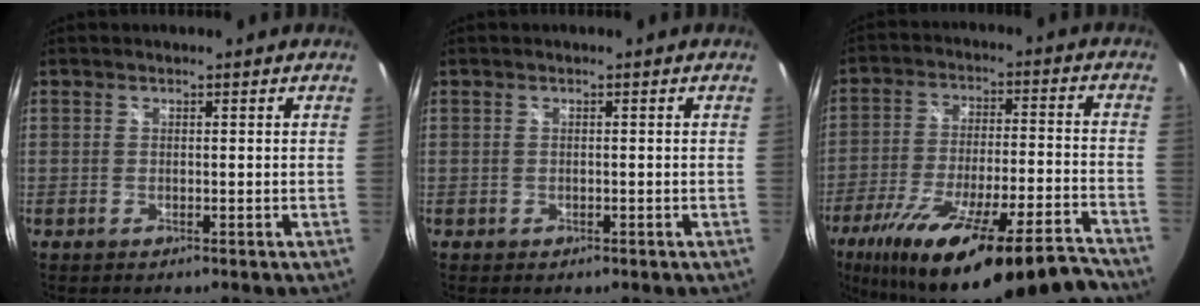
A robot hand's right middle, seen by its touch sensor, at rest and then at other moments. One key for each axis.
{"total": 0.7, "fx": -0.4, "fy": 0.5, "fz": 0.2, "tx": -0.003, "ty": -0.002, "tz": -0.006}
{"total": 26.1, "fx": -21.2, "fy": 3.7, "fz": 14.7, "tx": -0.259, "ty": -0.050, "tz": -0.320}